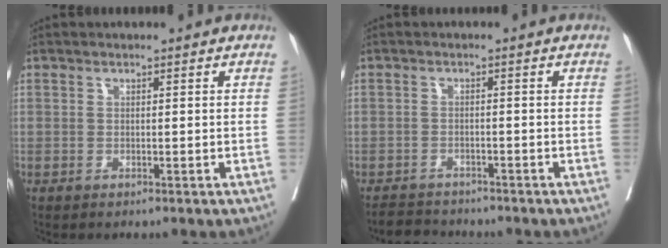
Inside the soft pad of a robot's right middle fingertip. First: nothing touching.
{"total": 3.9, "force": [-3.7, 1.1, 0.0], "torque": [-0.001, -0.010, -0.064]}